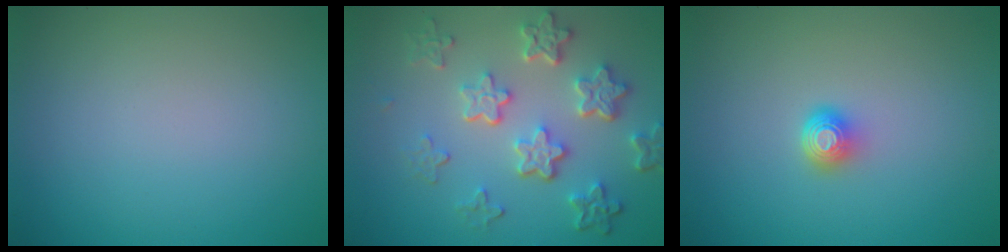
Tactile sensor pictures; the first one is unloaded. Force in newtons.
{"total": 5.9, "press": 4.4, "slide": 3.9}
{"total": 1.6, "press": 1.2, "slide": 1.1}